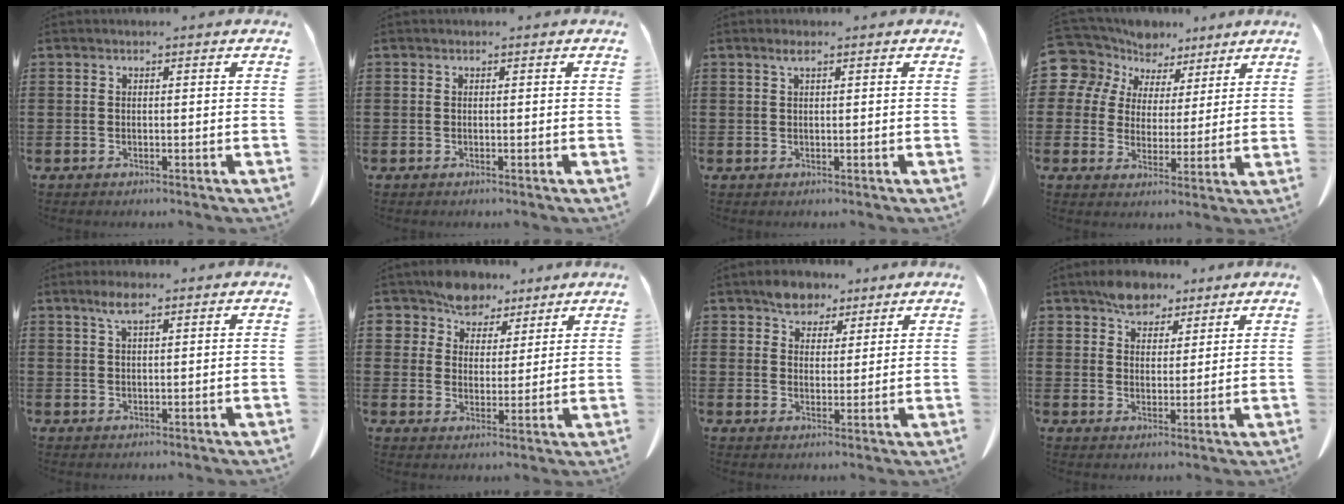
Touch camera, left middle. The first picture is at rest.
{"total": 0.0}
{"total": 1.2, "force": [0.6, 0.2, 1.1], "torque": [-0.023, 0.001, 0.011]}
{"total": 8.1, "force": [5.7, 5.7, 1.2], "torque": [-0.076, -0.020, 0.108]}
{"total": 3.4, "force": [2.0, 0.8, 2.7], "torque": [-0.058, 0.004, 0.034]}
{"total": 6.8, "force": [5.9, 3.3, 0.5], "torque": [-0.048, -0.022, 0.111]}
{"total": 4.9, "force": [3.9, 2.8, 0.9], "torque": [-0.026, 0.002, 0.075]}
{"total": 5.9, "force": [4.8, 3.0, 1.6], "torque": [-0.040, -0.002, 0.093]}